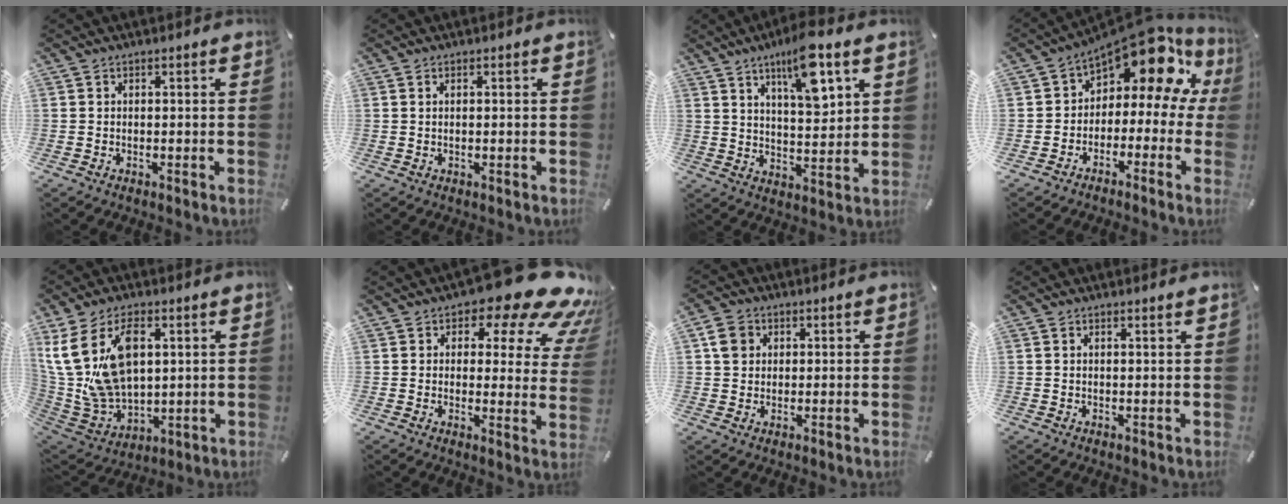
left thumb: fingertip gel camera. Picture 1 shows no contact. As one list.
[{"total": 0.7, "force": [0.2, 0.1, 0.7], "torque": [-0.013, -0.002, 0.004]}, {"total": 11.8, "force": [7.3, 3.6, 8.5], "torque": [-0.132, -0.035, 0.122]}, {"total": 15.5, "force": [8.7, 7.2, 10.5], "torque": [-0.166, -0.066, 0.142]}, {"total": 17.6, "force": [6.3, 11.4, 11.8], "torque": [-0.275, -0.026, 0.115]}, {"total": 15.7, "force": [9.7, 6.9, 10.3], "torque": [-0.134, -0.066, 0.159]}, {"total": 4.9, "force": [1.5, 4.4, 1.6], "torque": [-0.026, 0.003, 0.026]}, {"total": 0.9, "force": [0.8, -0.1, 0.4], "torque": [-0.007, -0.003, 0.016]}]